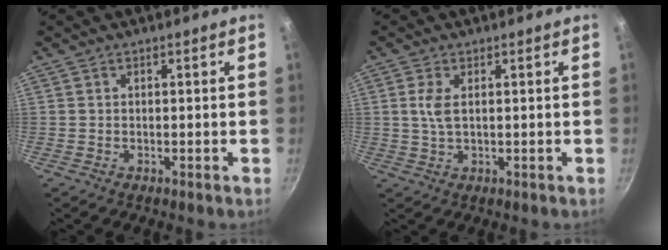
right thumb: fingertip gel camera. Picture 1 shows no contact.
{"total": 3.6, "force": [0.8, 1.7, 3.1], "torque": [-0.068, -0.001, 0.017]}